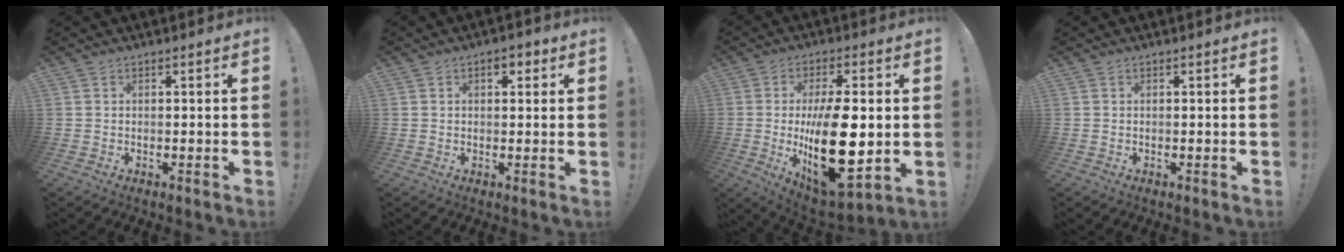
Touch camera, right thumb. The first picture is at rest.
{"total": 3.3, "force": [1.3, 2.0, 2.3], "torque": [-0.017, -0.003, 0.016]}
{"total": 23.7, "force": [-1.2, 11.0, 20.9], "torque": [-0.365, -0.022, -0.008]}
{"total": 0.0}